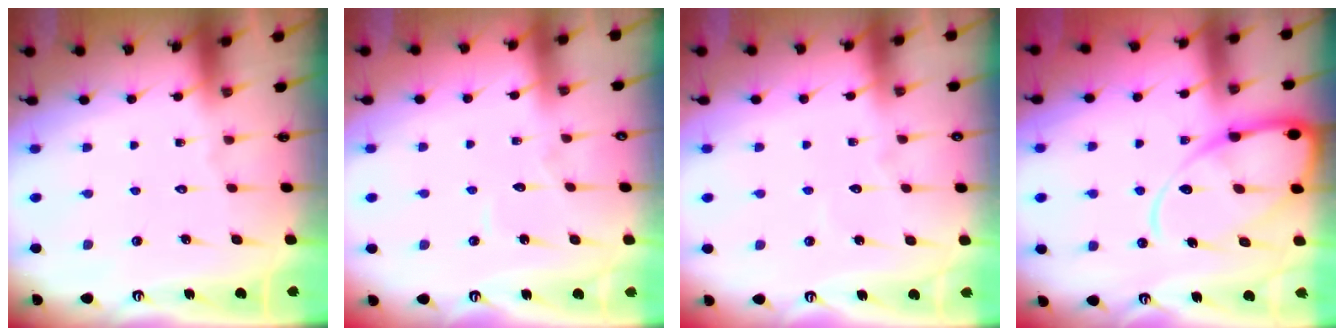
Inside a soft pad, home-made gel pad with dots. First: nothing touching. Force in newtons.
{"total": 2.9, "press": 2.9, "slide": 0.3}
{"total": 2.5, "press": 2.5, "slide": 0.2}
{"total": 14.1, "press": 14.0, "slide": 1.3}